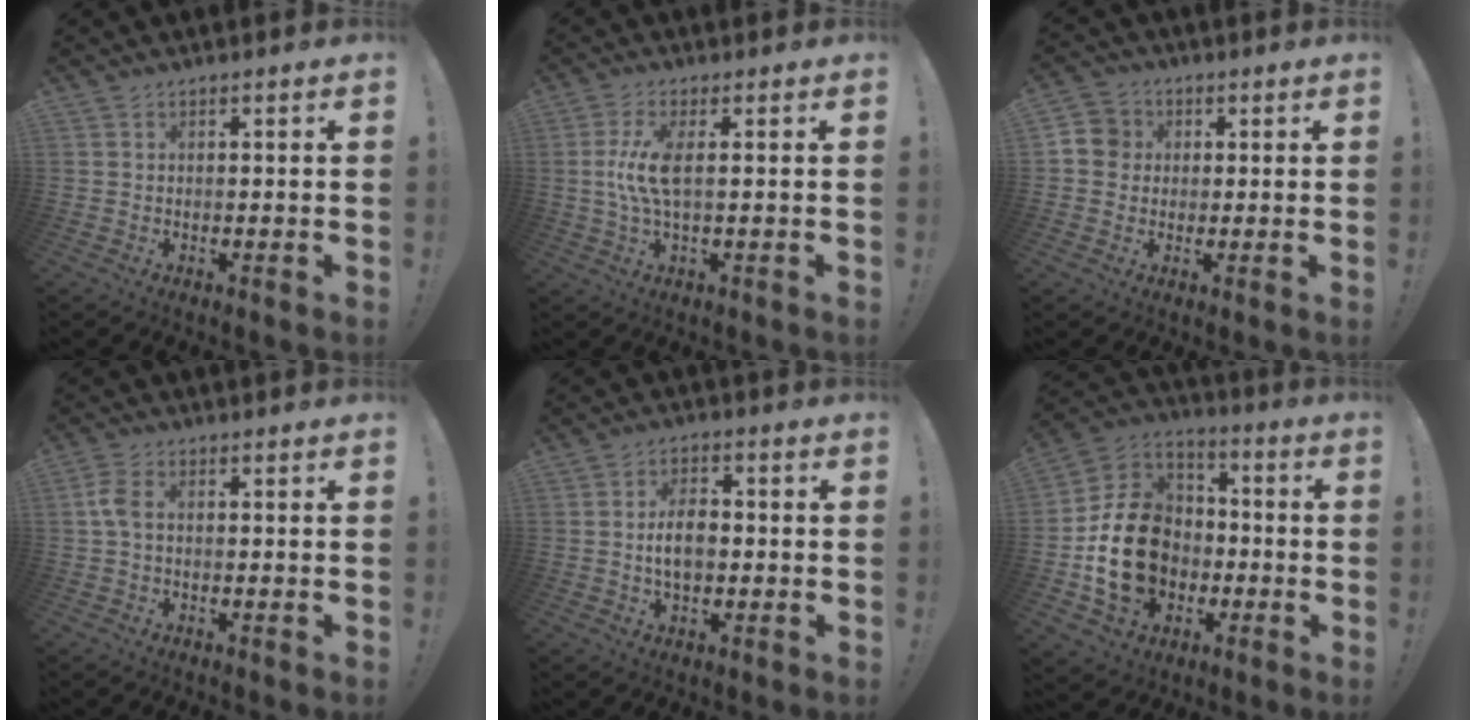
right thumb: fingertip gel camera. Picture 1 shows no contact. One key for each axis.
{"total": 8.6, "fx": 0.4, "fy": 2.4, "fz": 8.2, "tx": -0.157, "ty": -0.008, "tz": 0.004}
{"total": 5.9, "fx": 0.5, "fy": 5.7, "fz": 1.4, "tx": -0.021, "ty": 0.006, "tz": 0.011}
{"total": 4.3, "fx": 0.2, "fy": 2.3, "fz": 3.7, "tx": -0.077, "ty": 0.012, "tz": 0.006}
{"total": 7.2, "fx": -0.9, "fy": 4.3, "fz": 5.7, "tx": -0.097, "ty": 0.006, "tz": -0.019}
{"total": 20.2, "fx": -4.2, "fy": 15.9, "fz": 11.8, "tx": -0.208, "ty": 0.032, "tz": -0.060}